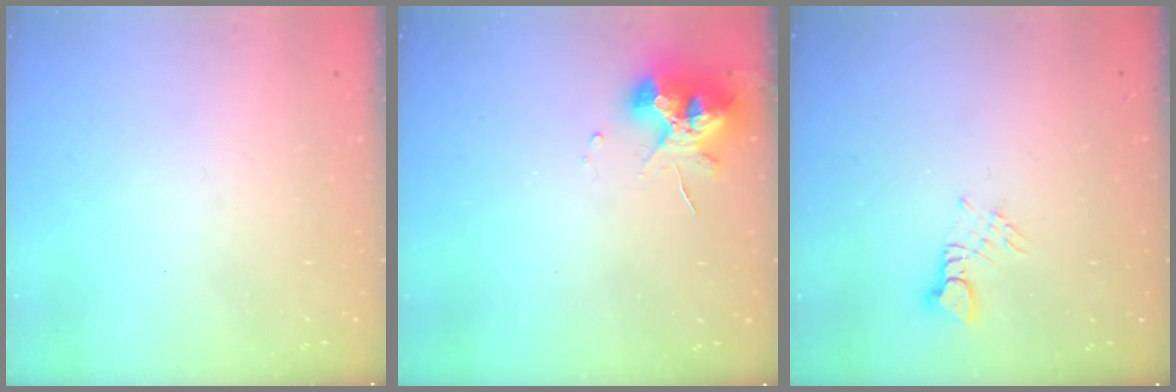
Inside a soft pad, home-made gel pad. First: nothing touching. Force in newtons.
{"total": 10.9, "press": 10.8, "slide": 1.6}
{"total": 2.9, "press": 2.9, "slide": 0.1}